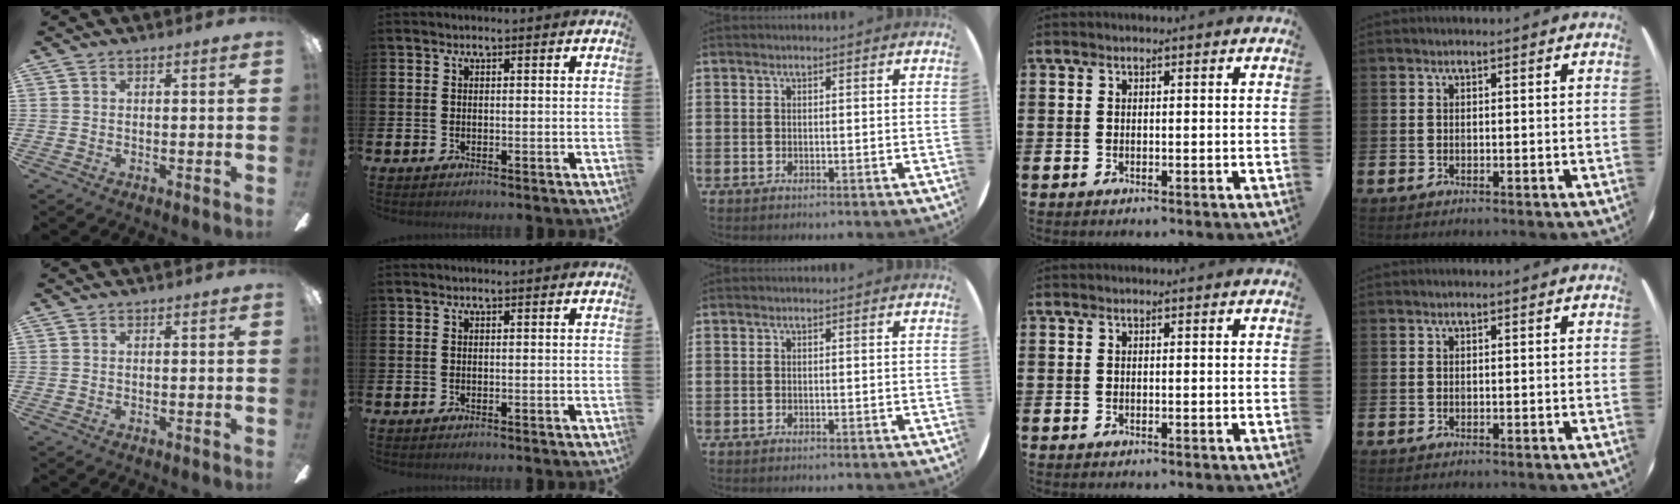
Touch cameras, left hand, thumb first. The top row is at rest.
{}